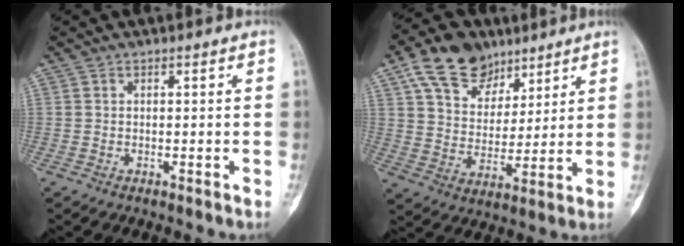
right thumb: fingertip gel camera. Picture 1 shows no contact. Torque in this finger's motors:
{"motor_torque": [0.94, 1.49, 0.68, 0.81, 0.07]}